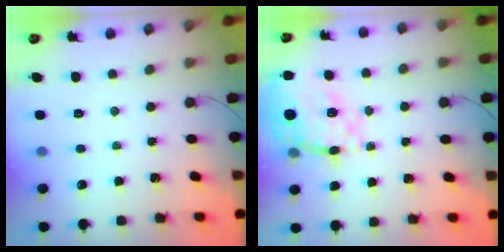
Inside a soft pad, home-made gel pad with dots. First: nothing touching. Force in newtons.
{"total": 23.1, "press": 22.6, "slide": 4.7}